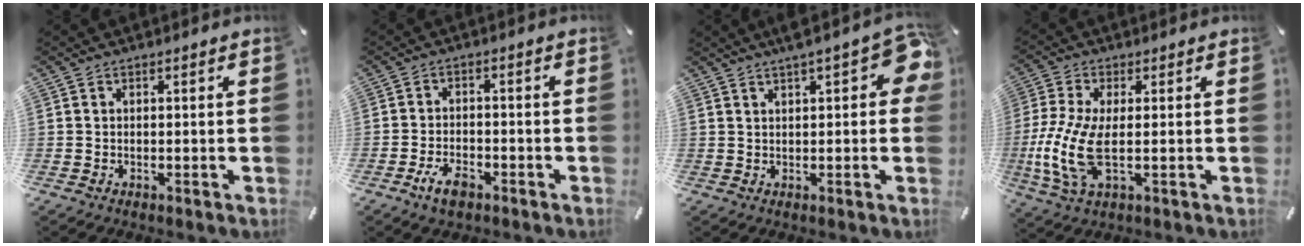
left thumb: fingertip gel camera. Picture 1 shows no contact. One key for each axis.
{"total": 5.2, "fx": -3.1, "fy": 2.7, "fz": 3.2, "tx": -0.067, "ty": 0.015, "tz": -0.059}
{"total": 9.3, "fx": 3.6, "fy": 3.5, "fz": 7.9, "tx": -0.106, "ty": -0.009, "tz": 0.060}
{"total": 11.5, "fx": -1.2, "fy": 4.5, "fz": 10.6, "tx": -0.240, "ty": -0.027, "tz": -0.019}